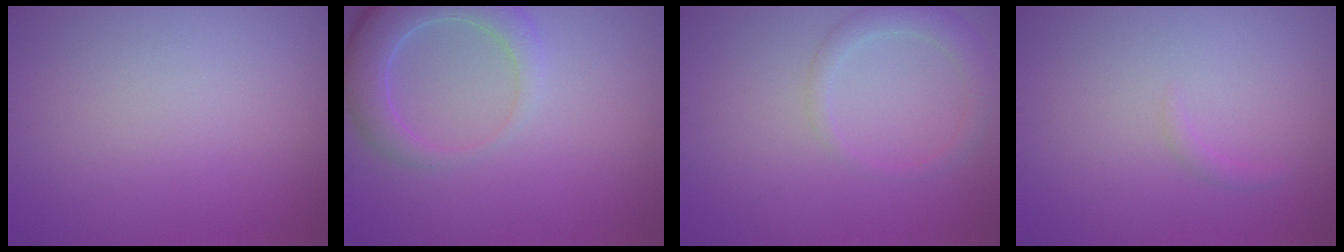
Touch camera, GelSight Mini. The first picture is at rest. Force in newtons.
{"total": 5.2, "press": 5.1, "slide": 0.7}
{"total": 2.3, "press": 2.3, "slide": 0.2}
{"total": 0.6, "press": 0.6, "slide": 0.1}